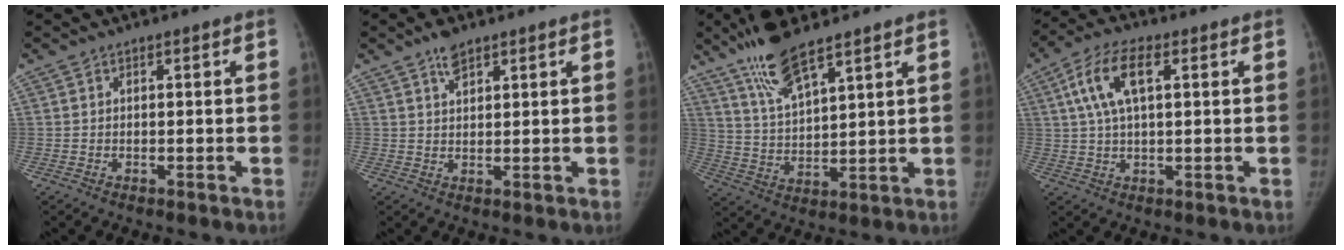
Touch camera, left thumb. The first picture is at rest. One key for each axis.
{"total": 3.3, "fx": 2.5, "fy": 1.3, "fz": 1.7, "tx": -0.027, "ty": -0.008, "tz": 0.048}
{"total": 10.8, "fx": 8.0, "fy": 2.3, "fz": 6.9, "tx": -0.133, "ty": -0.039, "tz": 0.166}
{"total": 9.6, "fx": 3.0, "fy": 4.0, "fz": 8.1, "tx": -0.162, "ty": 0.009, "tz": 0.052}